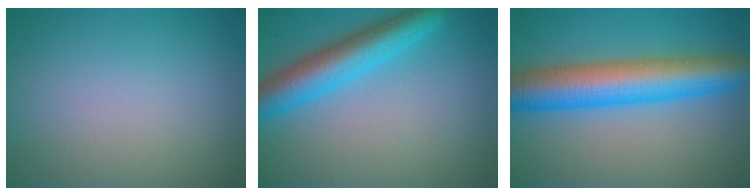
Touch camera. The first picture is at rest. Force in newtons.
{"total": 6.4, "press": 6.4, "slide": 0.3}
{"total": 9.4, "press": 9.4, "slide": 0.1}